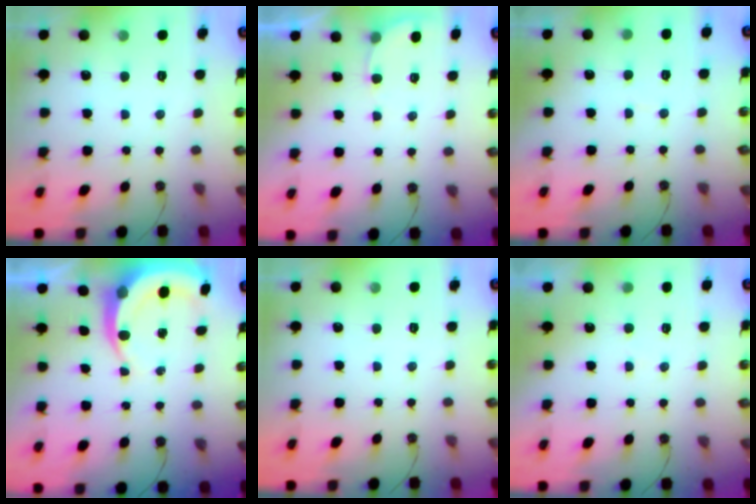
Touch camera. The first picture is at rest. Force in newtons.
{"total": 2.7, "press": 2.7, "slide": 0.2}
{"total": 1.6, "press": 1.5, "slide": 0.1}
{"total": 6.2, "press": 6.2, "slide": 0.9}
{"total": 0.0}
{"total": 2.8, "press": 2.7, "slide": 0.3}